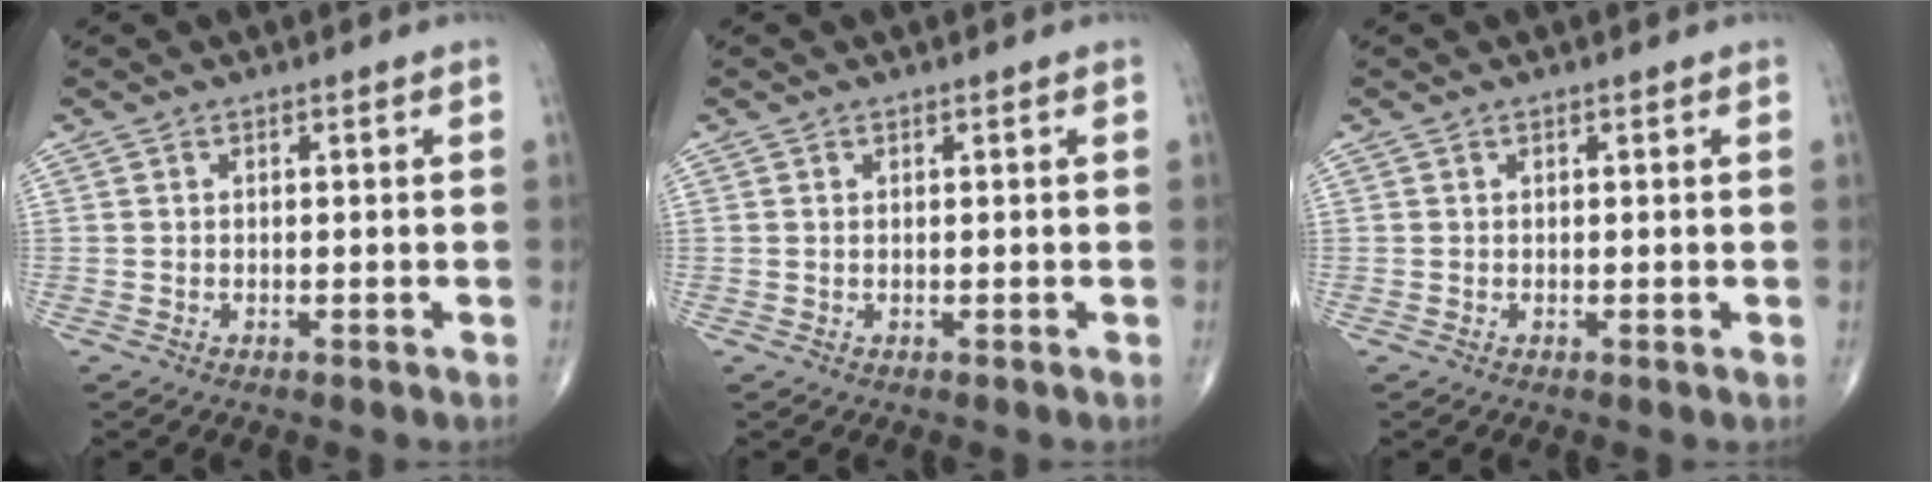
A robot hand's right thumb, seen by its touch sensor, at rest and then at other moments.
{"total": 0.0}
{"total": 0.0}